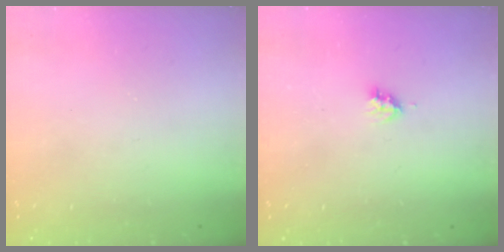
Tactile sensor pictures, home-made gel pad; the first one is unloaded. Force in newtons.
{"total": 3.5, "press": 3.4, "slide": 0.5}